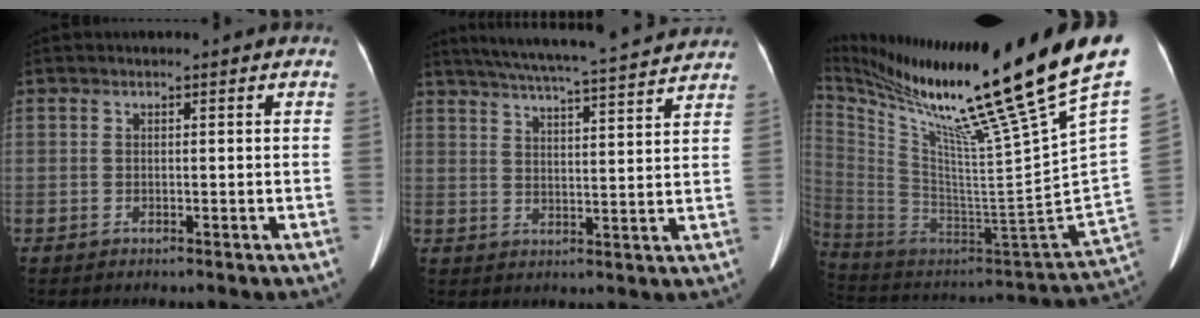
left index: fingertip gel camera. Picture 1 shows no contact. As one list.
[{"total": 18.6, "force": [16.8, 0.4, 7.9], "torque": [-0.139, 0.017, 0.225]}, {"total": 36.2, "force": [26.5, -1.0, 24.6], "torque": [-0.385, -0.100, 0.405]}]